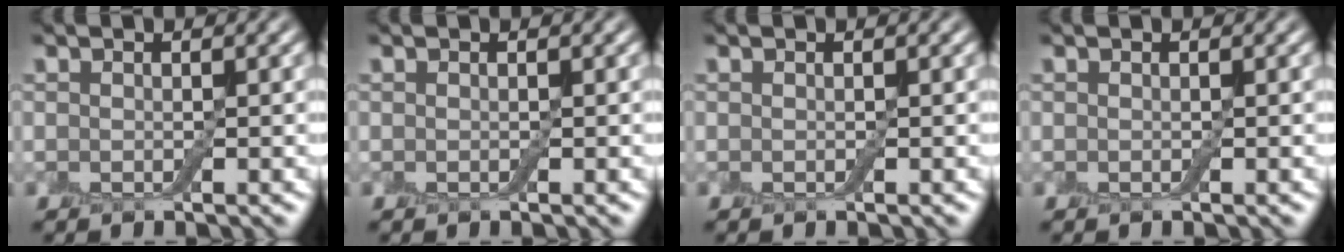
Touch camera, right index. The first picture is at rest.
{"total": 0.0}
{"total": 0.0}
{"total": 0.0}